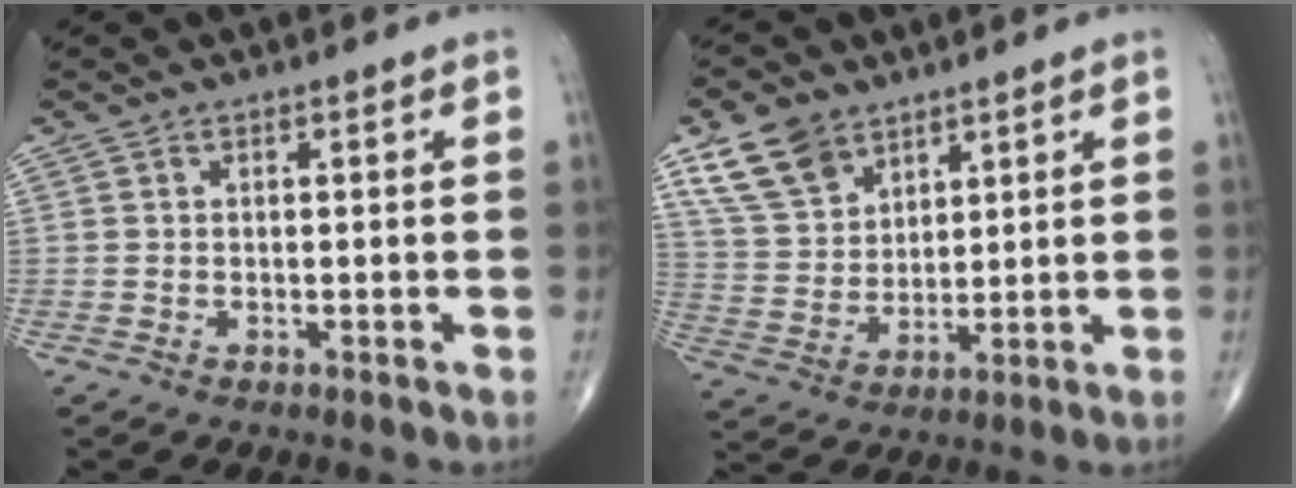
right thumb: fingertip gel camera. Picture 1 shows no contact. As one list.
[{"total": 10.7, "force": [6.8, 6.8, 4.8], "torque": [-0.077, -0.023, 0.140]}]